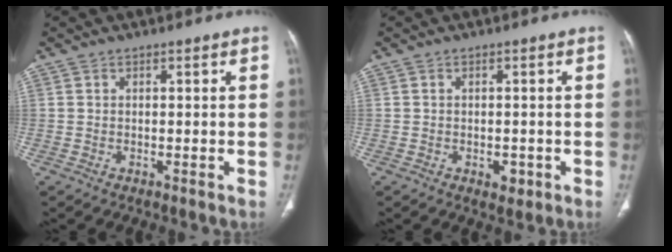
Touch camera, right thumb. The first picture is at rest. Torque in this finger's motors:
{"motor_torque": [0.37, 0.62, -0.29, 0.10, 0.08]}